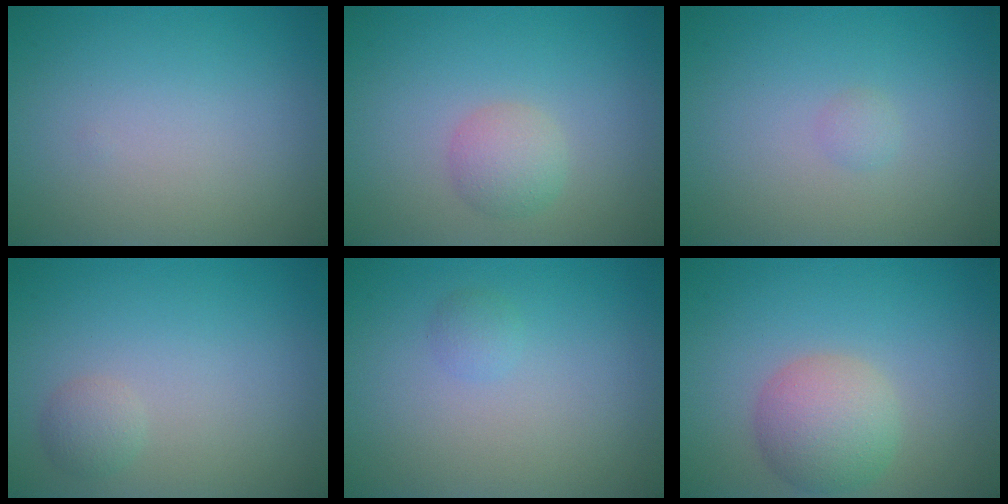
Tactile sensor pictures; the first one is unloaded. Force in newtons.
{"total": 2.1, "press": 2.1, "slide": 0.0}
{"total": 0.6, "press": 0.6, "slide": 0.0}
{"total": 1.3, "press": 1.3, "slide": 0.0}
{"total": 0.8, "press": 0.8, "slide": 0.0}
{"total": 4.4, "press": 4.3, "slide": 0.5}